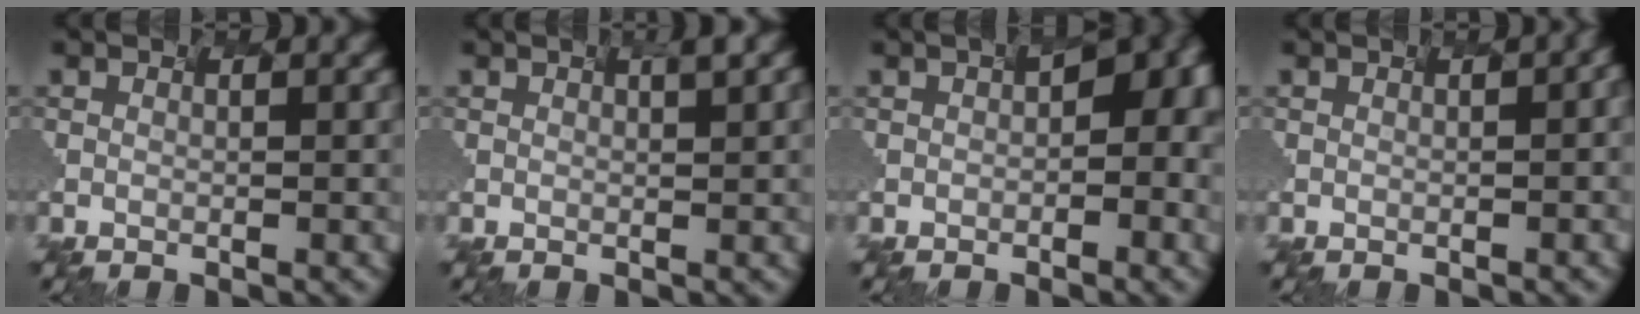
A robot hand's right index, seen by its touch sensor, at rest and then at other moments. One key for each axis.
{"total": 1.2, "fx": 0.8, "fy": -0.3, "fz": 0.9, "tx": -0.015, "ty": 0.003, "tz": 0.024}
{"total": 6.9, "fx": 0.5, "fy": 2.8, "fz": 6.2, "tx": -0.041, "ty": 0.045, "tz": 0.022}
{"total": 3.0, "fx": 0.9, "fy": 1.2, "fz": 2.6, "tx": -0.014, "ty": 0.030, "tz": 0.018}